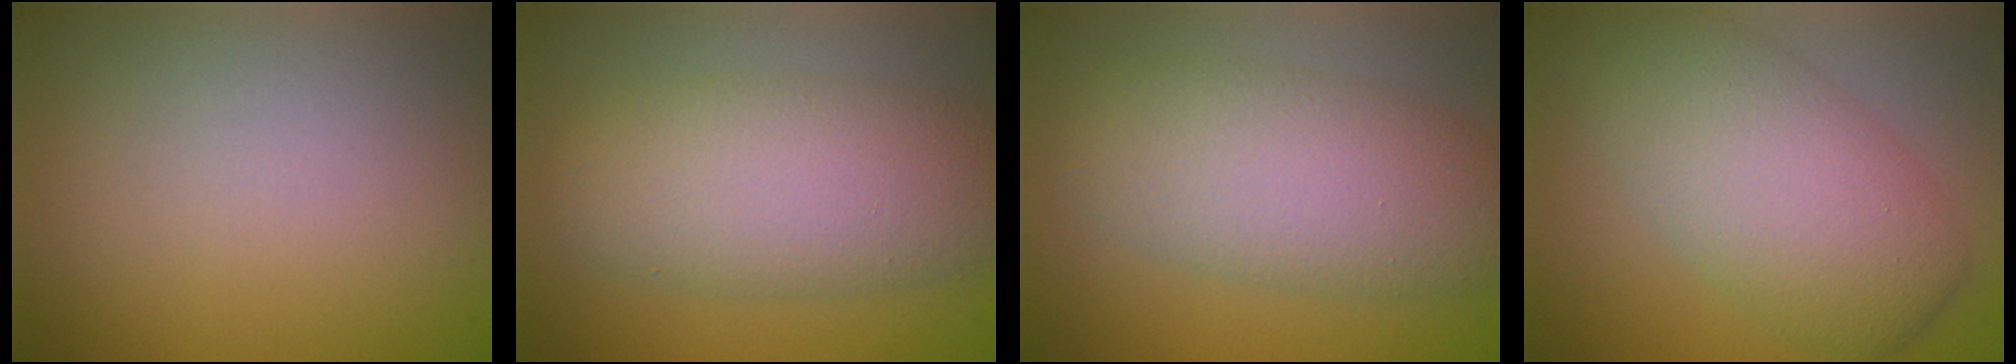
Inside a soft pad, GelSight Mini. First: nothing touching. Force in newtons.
{"total": 5.9, "press": 5.9, "slide": 0.4}
{"total": 6.9, "press": 6.9, "slide": 0.2}
{"total": 7.3, "press": 7.3, "slide": 0.2}